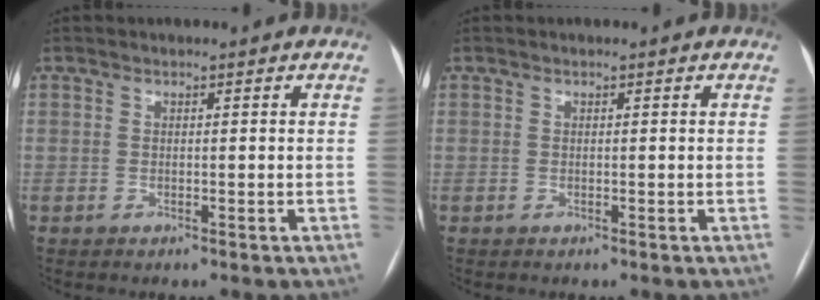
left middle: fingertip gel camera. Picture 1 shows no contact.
{"total": 0.0}